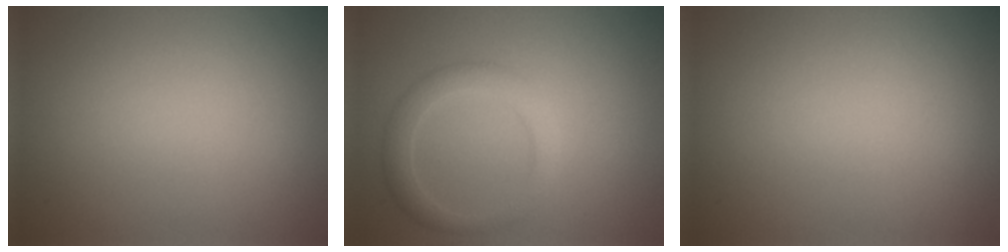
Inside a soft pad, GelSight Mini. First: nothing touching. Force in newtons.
{"total": 2.7, "press": 2.7, "slide": 0.2}
{"total": 0.0}